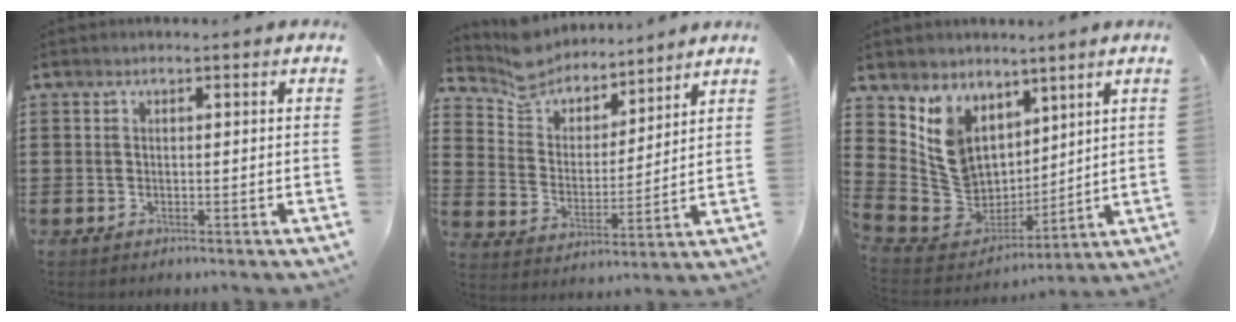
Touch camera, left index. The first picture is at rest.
{"total": 7.8, "force": [7.3, 2.6, -0.1], "torque": [-0.046, -0.048, 0.134]}
{"total": 9.1, "force": [4.6, 7.4, 2.8], "torque": [-0.111, -0.026, 0.097]}